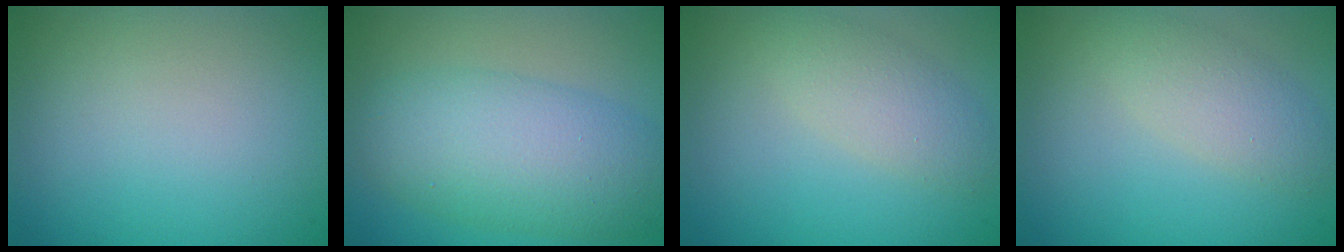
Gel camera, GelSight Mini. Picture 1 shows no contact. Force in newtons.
{"total": 7.1, "press": 7.1, "slide": 0.0}
{"total": 2.9, "press": 2.9, "slide": 0.3}
{"total": 2.9, "press": 2.9, "slide": 0.3}